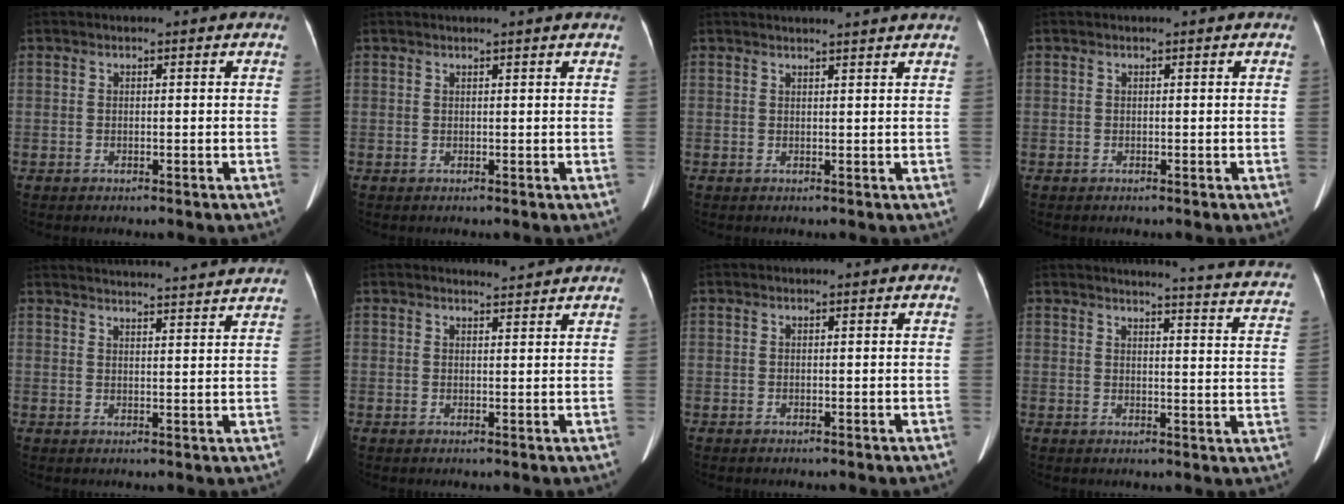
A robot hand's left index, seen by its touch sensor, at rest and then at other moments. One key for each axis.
{"total": 2.5, "fx": 2.2, "fy": -0.5, "fz": 1.1, "tx": -0.021, "ty": 0.014, "tz": 0.028}
{"total": 6.9, "fx": 6.5, "fy": -0.8, "fz": 2.4, "tx": -0.028, "ty": 0.017, "tz": 0.063}
{"total": 0.0}
{"total": 20.2, "fx": 19.3, "fy": 0.1, "fz": 5.7, "tx": -0.089, "ty": -0.005, "tz": 0.246}
{"total": 2.4, "fx": 2.4, "fy": -0.3, "fz": -0.1, "tx": -0.008, "ty": 0.001, "tz": 0.036}
{"total": 0.0}
{"total": 17.2, "fx": 16.0, "fy": 0.9, "fz": 6.2, "tx": -0.073, "ty": -0.075, "tz": 0.156}